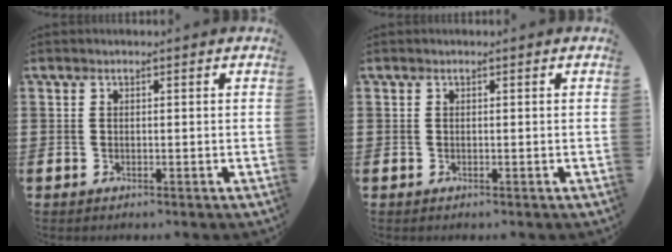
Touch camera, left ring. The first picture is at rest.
{"total": 0.0}